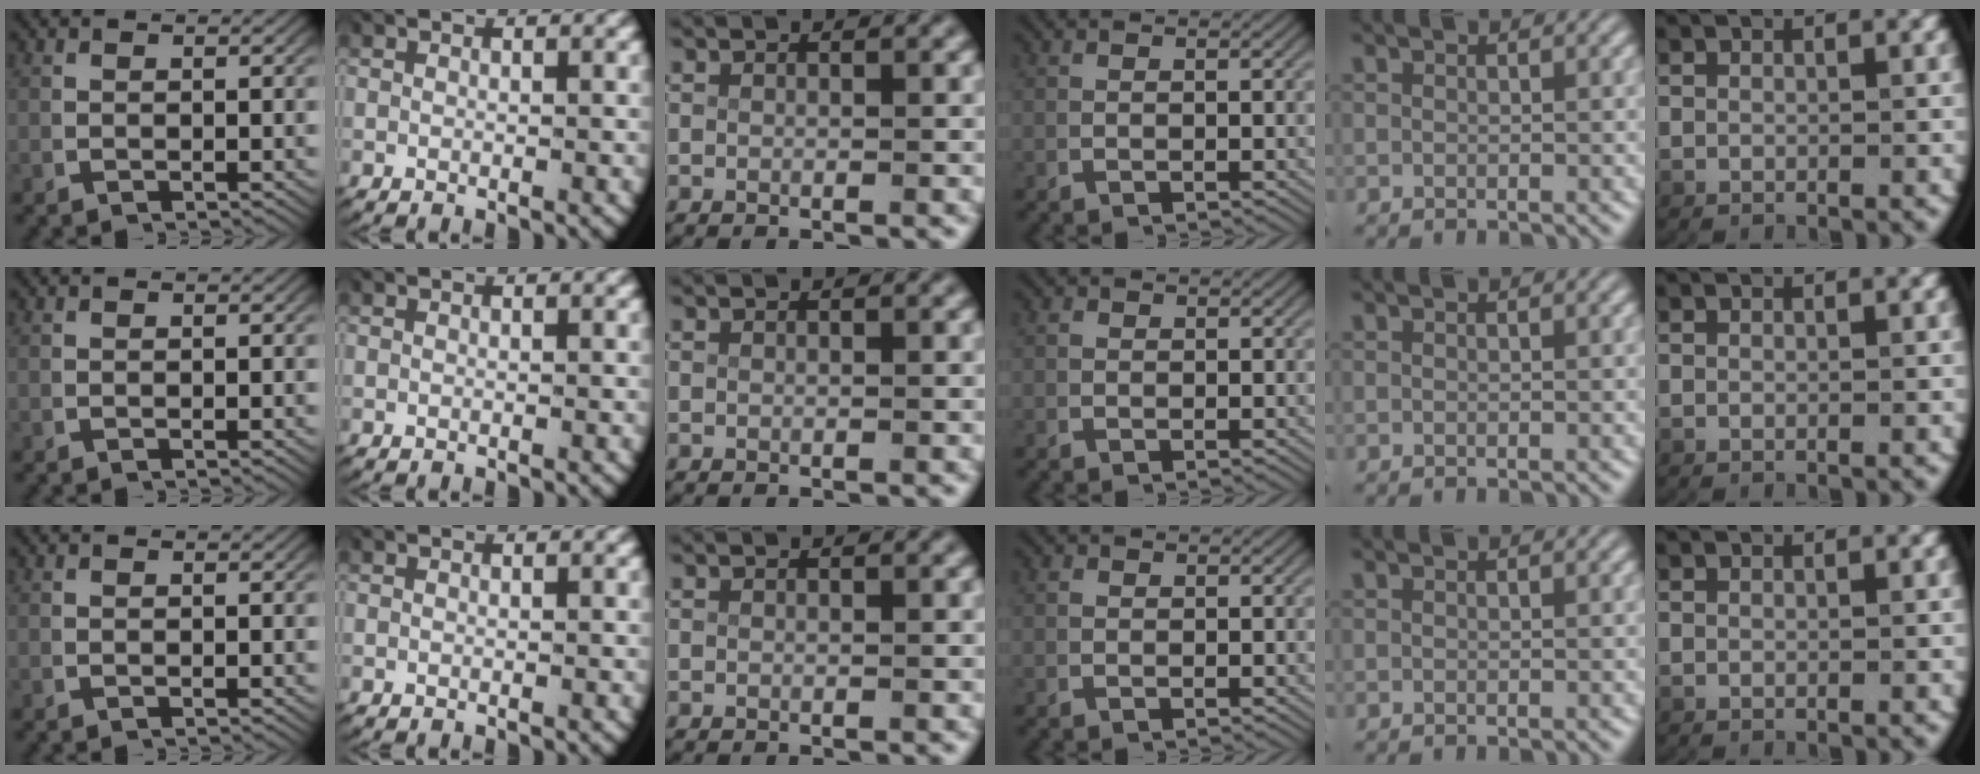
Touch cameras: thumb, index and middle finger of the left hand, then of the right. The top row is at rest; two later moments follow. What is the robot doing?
{"motion": "lift_and_place", "object": "paper towel"}